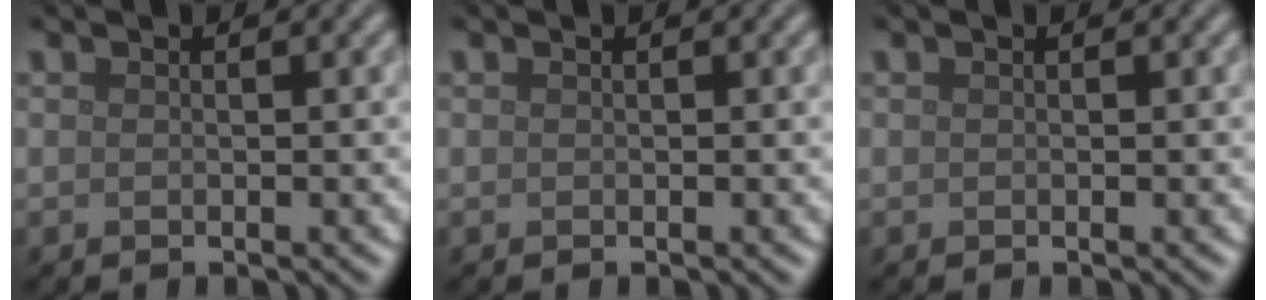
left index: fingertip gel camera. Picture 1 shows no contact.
{"total": 0.0}
{"total": 0.0}